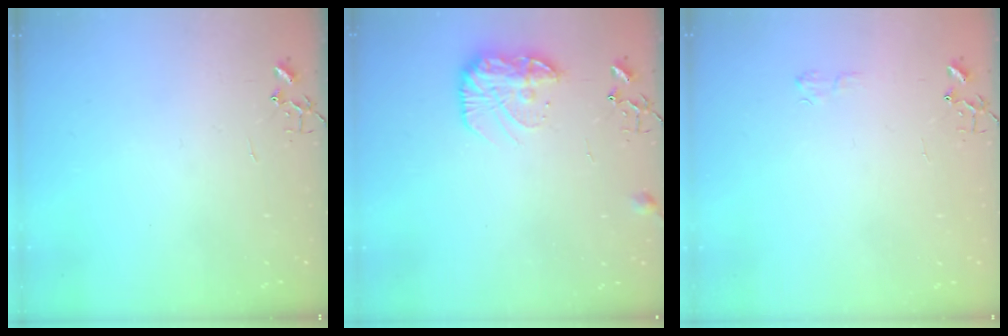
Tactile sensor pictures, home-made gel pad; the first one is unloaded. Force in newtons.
{"total": 12.8, "press": 12.8, "slide": 0.7}
{"total": 5.4, "press": 5.4, "slide": 0.6}